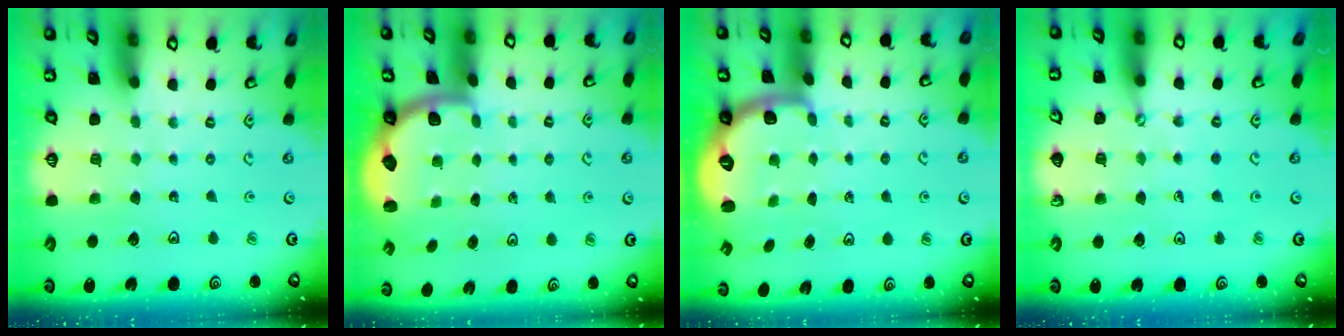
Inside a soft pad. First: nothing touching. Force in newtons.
{"total": 2.2, "press": 2.1, "slide": 0.7}
{"total": 2.7, "press": 1.6, "slide": 2.1}
{"total": 1.6, "press": 1.6, "slide": 0.1}